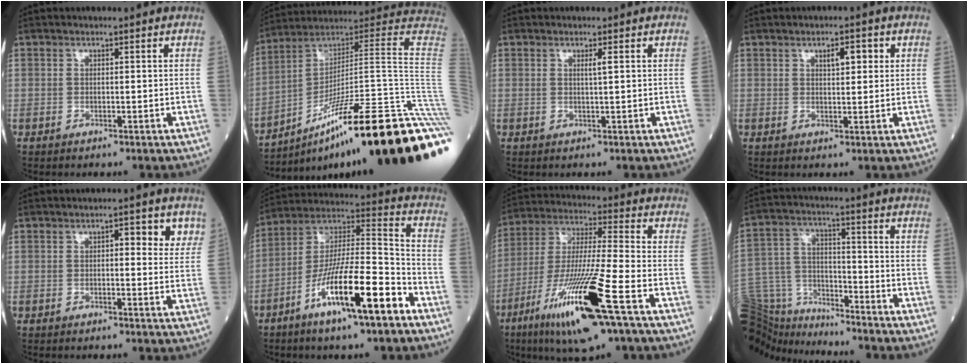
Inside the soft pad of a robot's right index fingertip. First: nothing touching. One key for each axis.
{"total": 32.2, "fx": -15.6, "fy": -0.3, "fz": 28.2, "tx": -0.245, "ty": 0.038, "tz": -0.249}
{"total": 1.3, "fx": 0.5, "fy": -0.2, "fz": 1.2, "tx": -0.023, "ty": -0.002, "tz": 0.007}
{"total": 3.1, "fx": 1.3, "fy": 1.0, "fz": 2.6, "tx": -0.042, "ty": 0.005, "tz": 0.022}
{"total": 5.0, "fx": 2.1, "fy": 1.6, "fz": 4.2, "tx": -0.045, "ty": 0.003, "tz": 0.020}
{"total": 16.9, "fx": -8.5, "fy": 2.1, "fz": 14.5, "tx": -0.264, "ty": -0.009, "tz": -0.148}
{"total": 18.7, "fx": -8.9, "fy": 0.8, "fz": 16.4, "tx": -0.336, "ty": -0.038, "tz": -0.163}
{"total": 16.1, "fx": -15.1, "fy": 2.7, "fz": 4.8, "tx": -0.098, "ty": 0.013, "tz": -0.266}